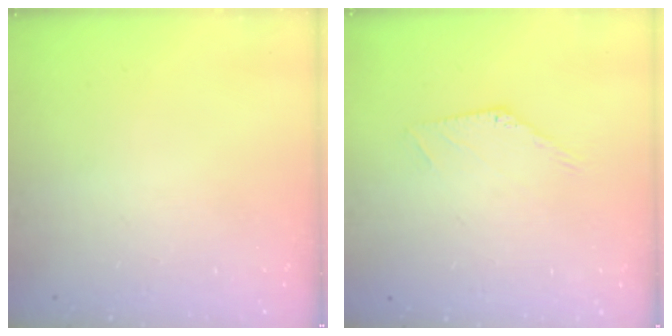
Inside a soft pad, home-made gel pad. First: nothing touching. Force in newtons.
{"total": 0.8, "press": 0.8, "slide": 0.1}